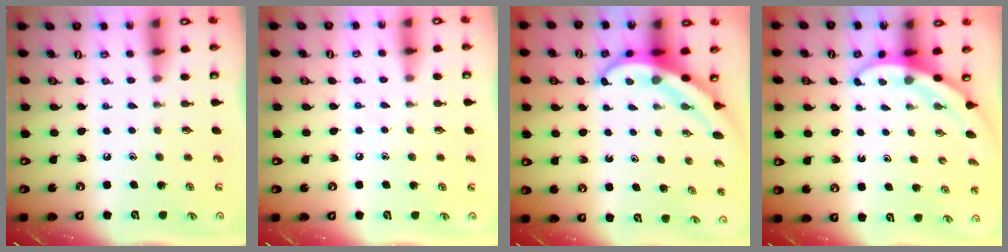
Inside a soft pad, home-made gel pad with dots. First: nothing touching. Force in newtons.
{"total": 3.4, "press": 3.4, "slide": 0.5}
{"total": 5.8, "press": 5.8, "slide": 0.8}
{"total": 3.0, "press": 3.0, "slide": 0.1}